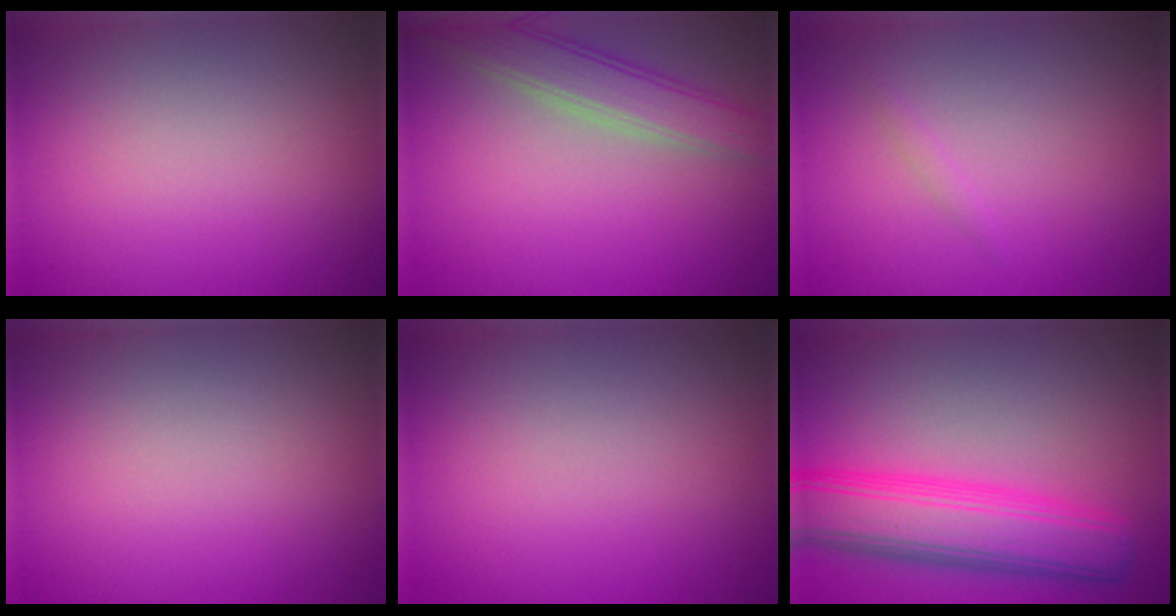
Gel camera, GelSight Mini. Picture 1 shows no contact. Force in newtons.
{"total": 4.2, "press": 4.2, "slide": 0.3}
{"total": 0.6, "press": 0.6, "slide": 0.0}
{"total": 0.0}
{"total": 0.0}
{"total": 8.0, "press": 8.0, "slide": 0.2}